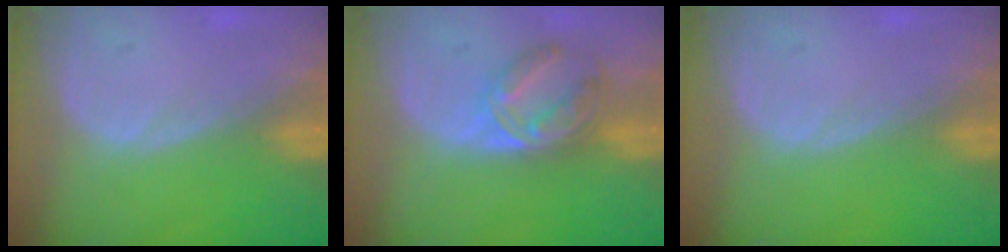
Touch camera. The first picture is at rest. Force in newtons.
{"total": 6.3, "press": 5.7, "slide": 2.7}
{"total": 0.0}